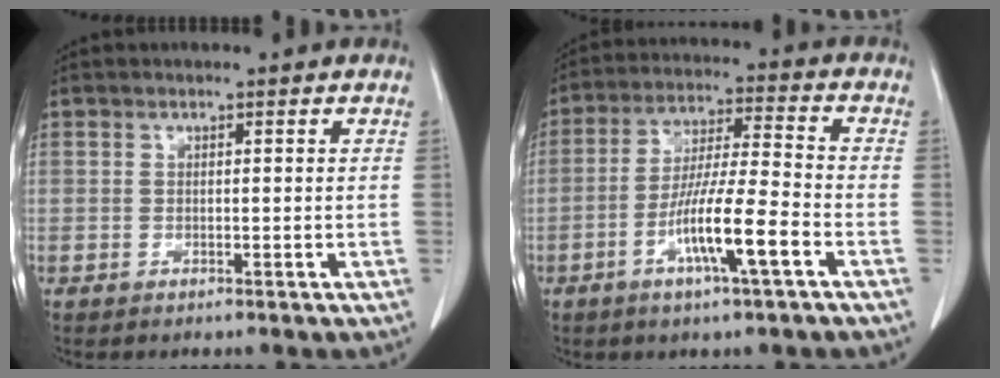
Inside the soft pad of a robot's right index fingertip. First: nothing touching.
{"total": 11.1, "force": [-4.6, 0.2, 10.1], "torque": [-0.189, -0.006, -0.086]}